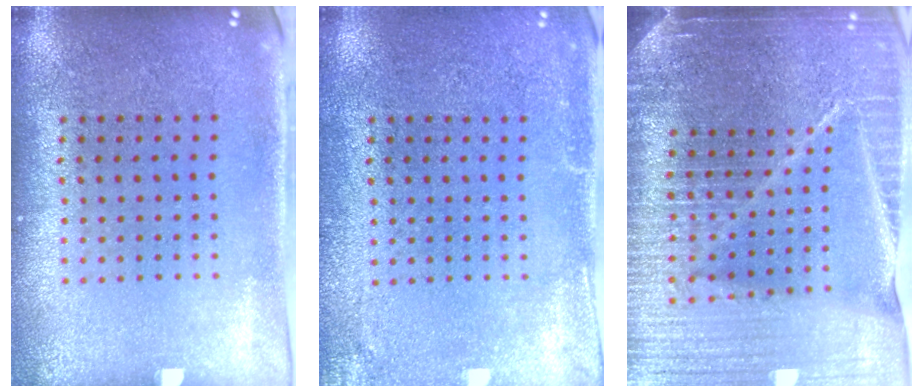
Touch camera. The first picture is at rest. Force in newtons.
{"total": 2.1, "press": 2.1, "slide": 0.2}
{"total": 5.5, "press": 4.8, "slide": 2.6}